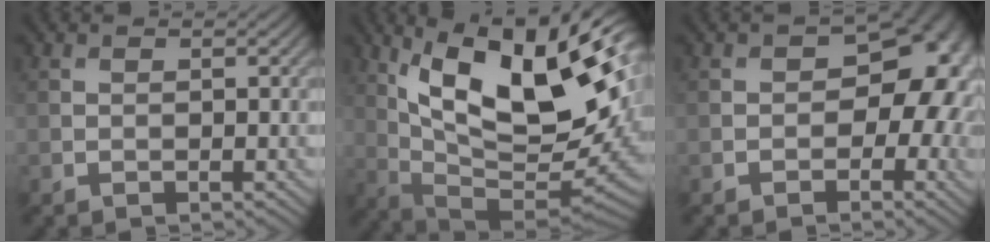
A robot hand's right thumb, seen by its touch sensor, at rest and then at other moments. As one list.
[{"total": 18.5, "force": [5.3, 7.6, 16.0], "torque": [-0.284, 0.011, 0.100]}, {"total": 10.1, "force": [-0.7, 7.0, 7.2], "torque": [-0.057, -0.017, -0.006]}]